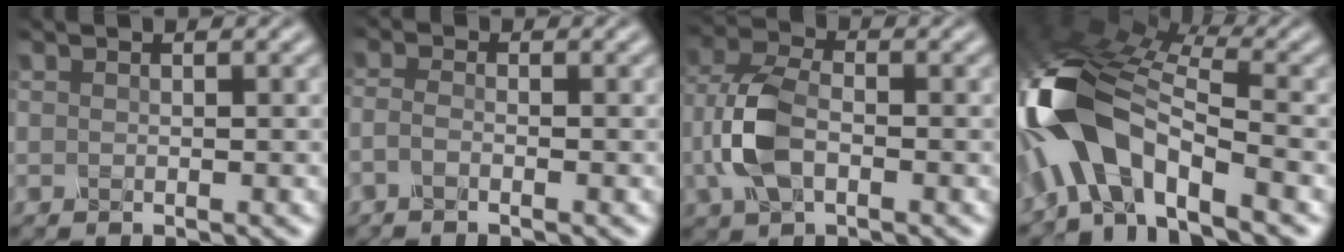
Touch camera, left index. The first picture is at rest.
{"total": 1.4, "force": [-0.9, 0.4, 1.0], "torque": [-0.027, -0.002, -0.027]}
{"total": 5.7, "force": [-1.3, 3.5, 4.4], "torque": [-0.111, 0.008, -0.034]}
{"total": 11.6, "force": [-4.8, 5.1, 9.3], "torque": [-0.175, 0.016, -0.099]}